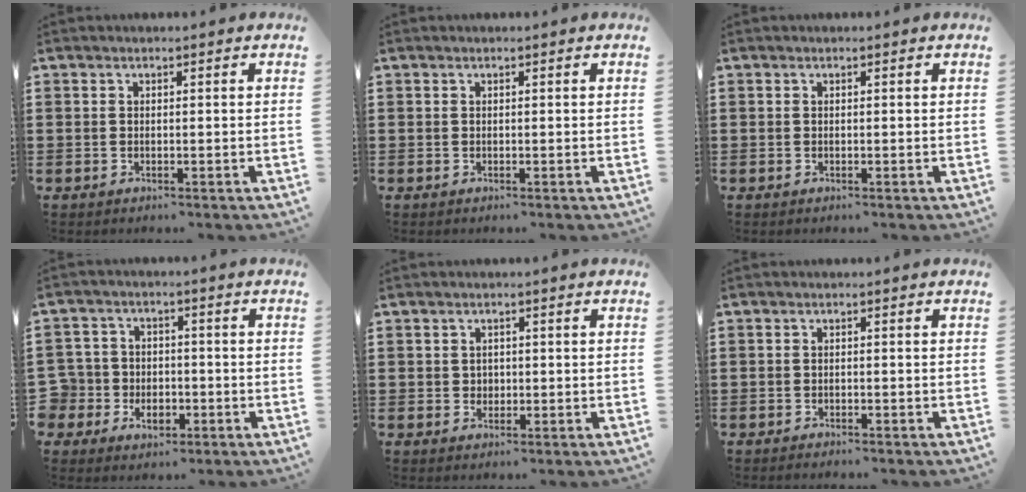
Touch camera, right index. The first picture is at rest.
{"total": 0.0}
{"total": 0.0}
{"total": 4.9, "force": [-1.5, 4.6, 0.8], "torque": [-0.046, 0.008, -0.033]}
{"total": 1.3, "force": [0.1, 1.3, 0.3], "torque": [-0.010, 0.007, 0.002]}
{"total": 0.8, "force": [-0.8, 0.1, 0.0], "torque": [-0.002, 0.001, -0.017]}